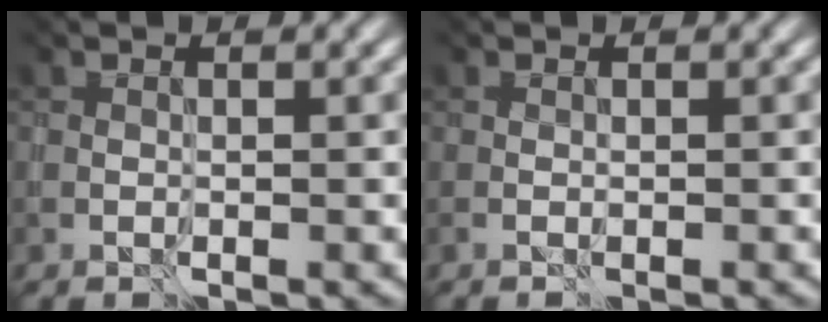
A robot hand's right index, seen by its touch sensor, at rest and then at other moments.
{"total": 0.0}